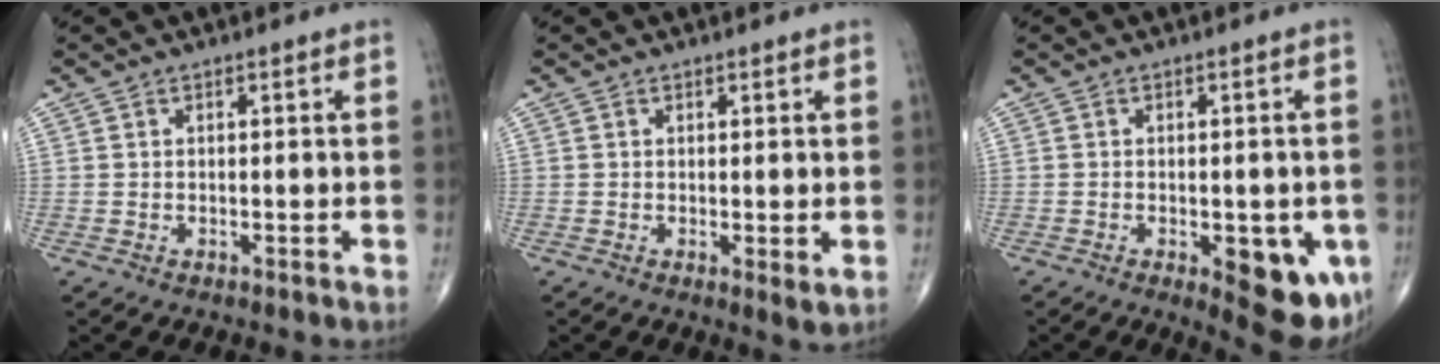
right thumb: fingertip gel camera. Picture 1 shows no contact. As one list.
[{"total": 2.1, "force": [0.0, 0.6, 2.0], "torque": [-0.034, -0.010, -0.001]}, {"total": 11.4, "force": [-3.7, 4.7, 9.6], "torque": [-0.100, -0.006, -0.036]}]